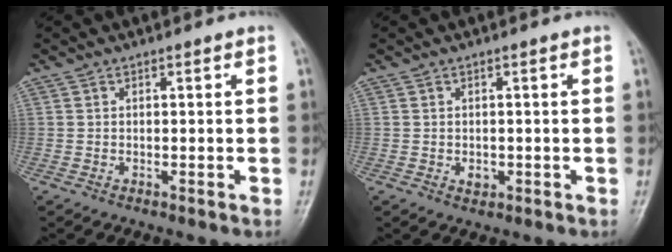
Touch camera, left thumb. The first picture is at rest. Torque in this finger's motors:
{"motor_torque": [0.32, 0.36, 0.51, 0.15, 0.00]}